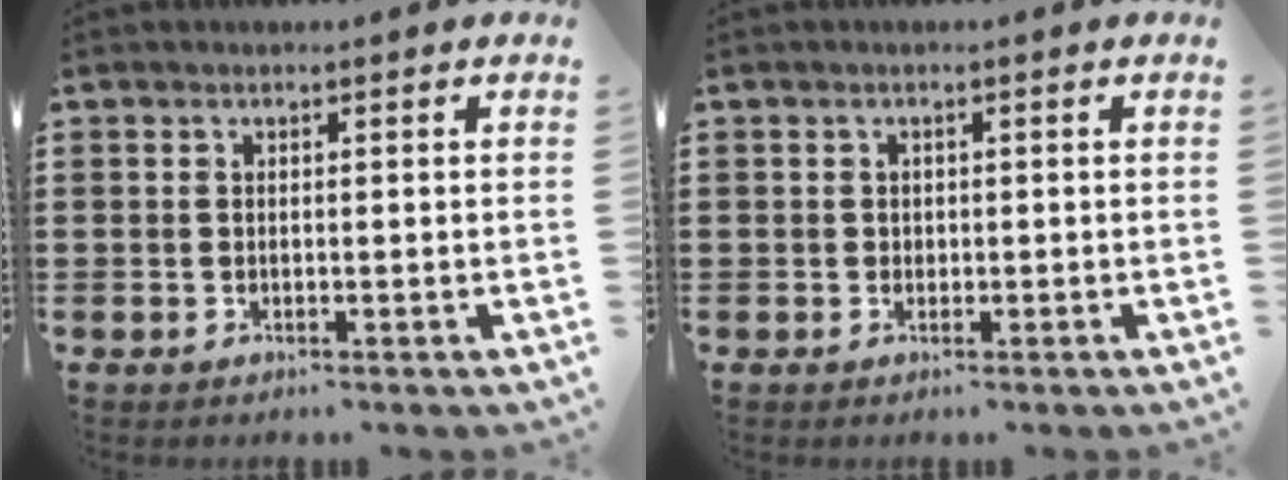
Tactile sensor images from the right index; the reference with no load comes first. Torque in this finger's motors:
{"motor_torque": [0.16, -0.12, 0.00, 0.00]}